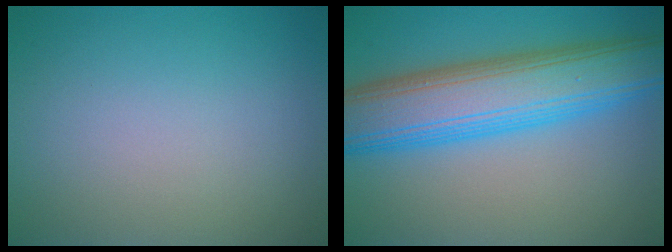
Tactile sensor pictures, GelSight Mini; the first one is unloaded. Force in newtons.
{"total": 10.2, "press": 10.2, "slide": 0.2}